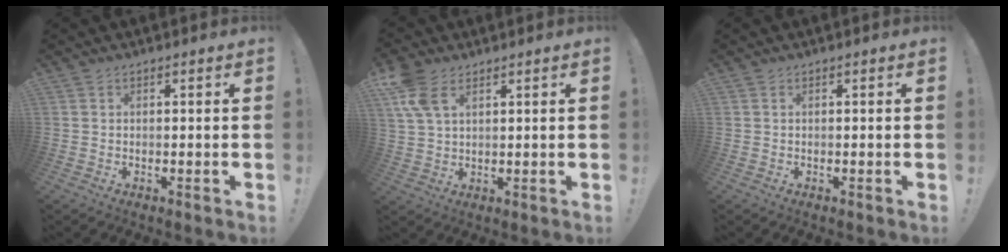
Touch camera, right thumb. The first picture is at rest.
{"total": 8.9, "force": [4.7, 4.9, 5.8], "torque": [-0.121, -0.006, 0.095]}
{"total": 0.0}